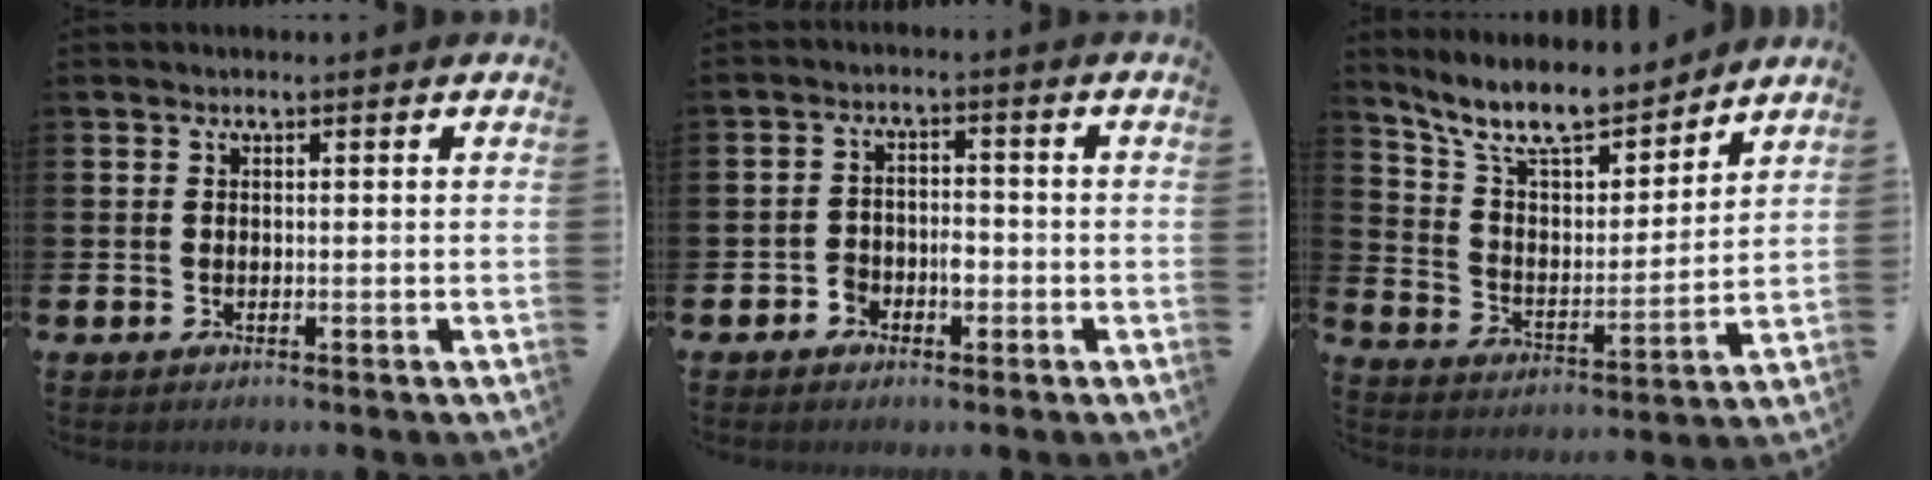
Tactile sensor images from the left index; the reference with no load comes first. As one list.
[{"total": 2.7, "force": [-1.6, 1.8, 1.1], "torque": [-0.024, 0.007, -0.036]}, {"total": 10.2, "force": [9.0, 2.9, 3.9], "torque": [-0.115, -0.060, 0.160]}]